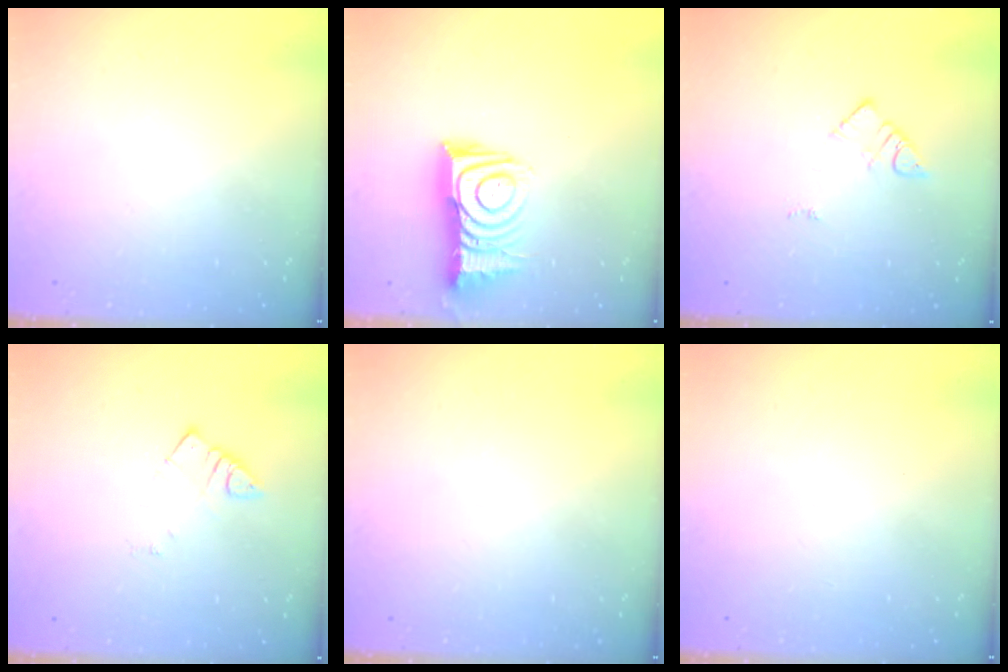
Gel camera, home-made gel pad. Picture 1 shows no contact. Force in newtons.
{"total": 12.6, "press": 12.5, "slide": 1.0}
{"total": 3.0, "press": 3.0, "slide": 0.2}
{"total": 2.6, "press": 2.6, "slide": 0.1}
{"total": 0.0}
{"total": 1.5, "press": 1.5, "slide": 0.1}